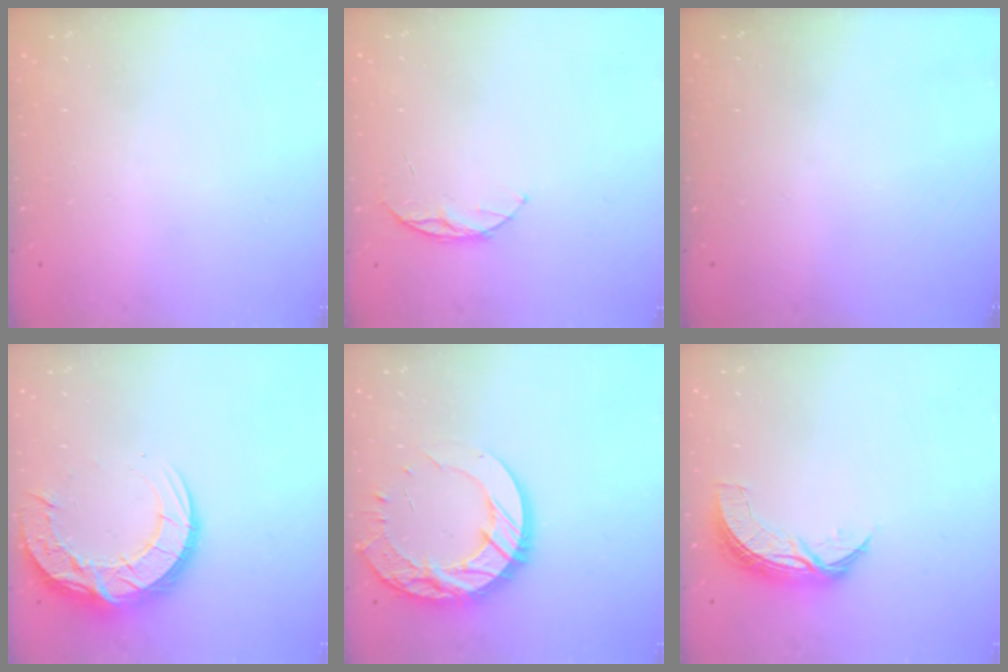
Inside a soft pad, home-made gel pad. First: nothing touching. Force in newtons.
{"total": 6.0, "press": 5.9, "slide": 0.6}
{"total": 0.0}
{"total": 17.9, "press": 17.8, "slide": 1.3}
{"total": 20.4, "press": 20.3, "slide": 1.7}
{"total": 7.7, "press": 7.7, "slide": 0.7}